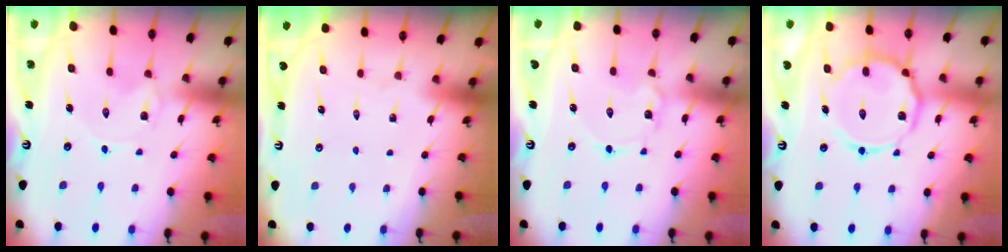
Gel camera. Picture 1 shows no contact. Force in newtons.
{"total": 1.5, "press": 1.5, "slide": 0.1}
{"total": 1.2, "press": 1.2, "slide": 0.1}
{"total": 14.6, "press": 14.6, "slide": 1.2}